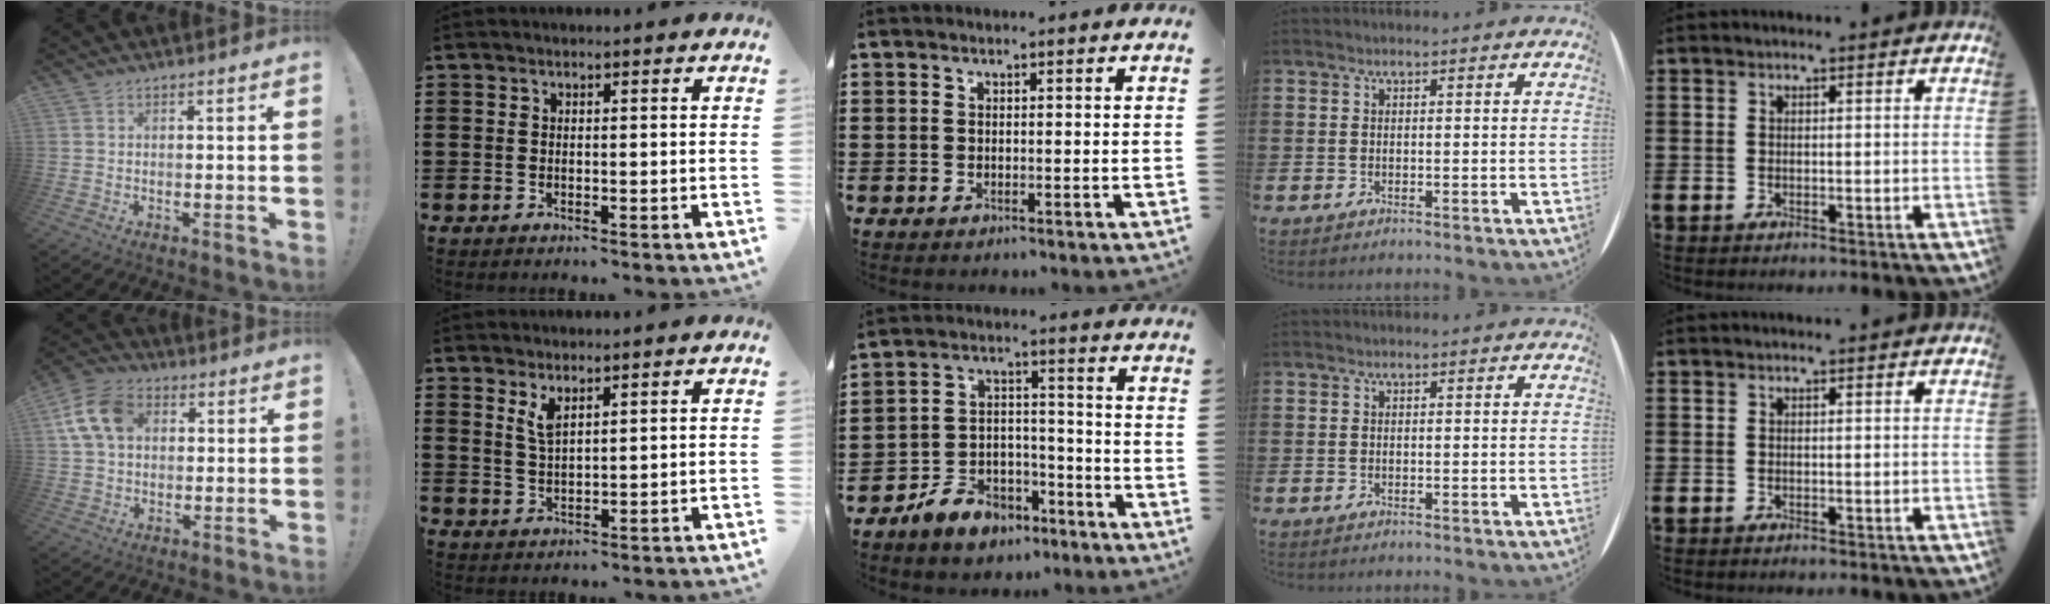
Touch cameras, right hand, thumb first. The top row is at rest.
{"thumb": {"total": 12.6, "force": [3.5, 9.2, 7.9], "torque": [-0.146, 0.007, 0.071]}, "index": {"total": 2.9, "force": [1.9, 0.9, 2.0], "torque": [-0.044, 0.003, 0.034]}, "middle": {"total": 7.5, "force": [-6.4, 3.7, 1.4], "torque": [-0.032, 0.032, -0.126]}}